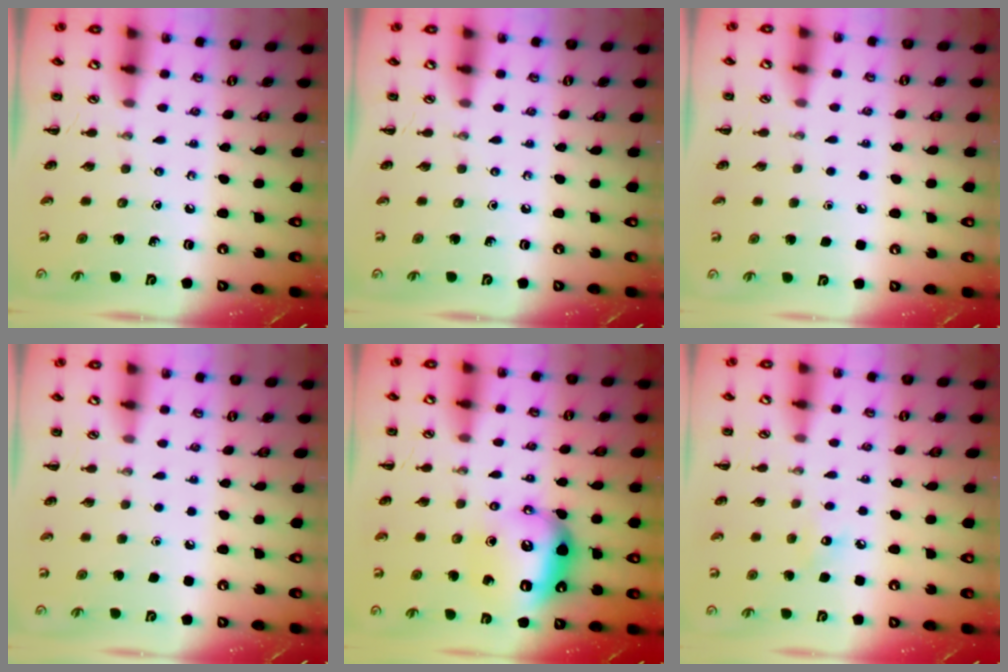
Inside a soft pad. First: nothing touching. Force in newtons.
{"total": 0.0}
{"total": 1.7, "press": 1.6, "slide": 0.1}
{"total": 1.8, "press": 1.8, "slide": 0.1}
{"total": 12.0, "press": 11.9, "slide": 1.4}
{"total": 5.5, "press": 5.3, "slide": 1.4}